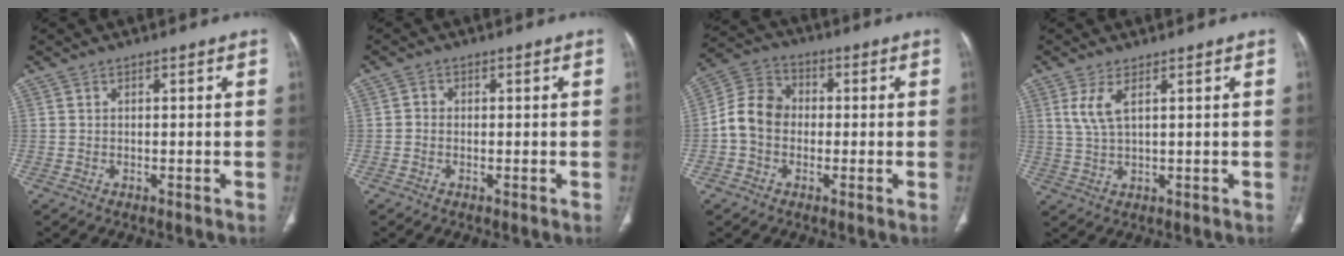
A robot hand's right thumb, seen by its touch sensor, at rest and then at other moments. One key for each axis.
{"total": 1.2, "fx": -0.3, "fy": 1.1, "fz": 0.5, "tx": -0.003, "ty": 0.004, "tz": -0.007}
{"total": 8.7, "fx": -0.9, "fy": 7.2, "fz": 4.8, "tx": -0.078, "ty": 0.032, "tz": -0.030}
{"total": 4.7, "fx": 2.0, "fy": 1.3, "fz": 4.0, "tx": -0.097, "ty": -0.009, "tz": 0.051}